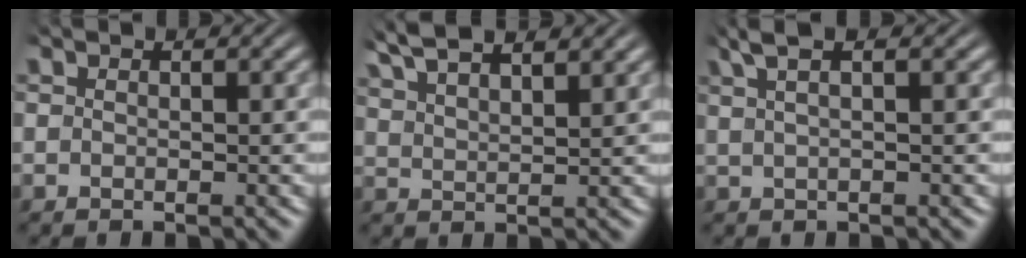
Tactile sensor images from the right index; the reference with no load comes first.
{"total": 4.9, "force": [3.9, 1.8, 2.3], "torque": [-0.058, 0.004, 0.066]}
{"total": 4.1, "force": [2.6, 1.4, 2.8], "torque": [-0.047, 0.021, 0.035]}